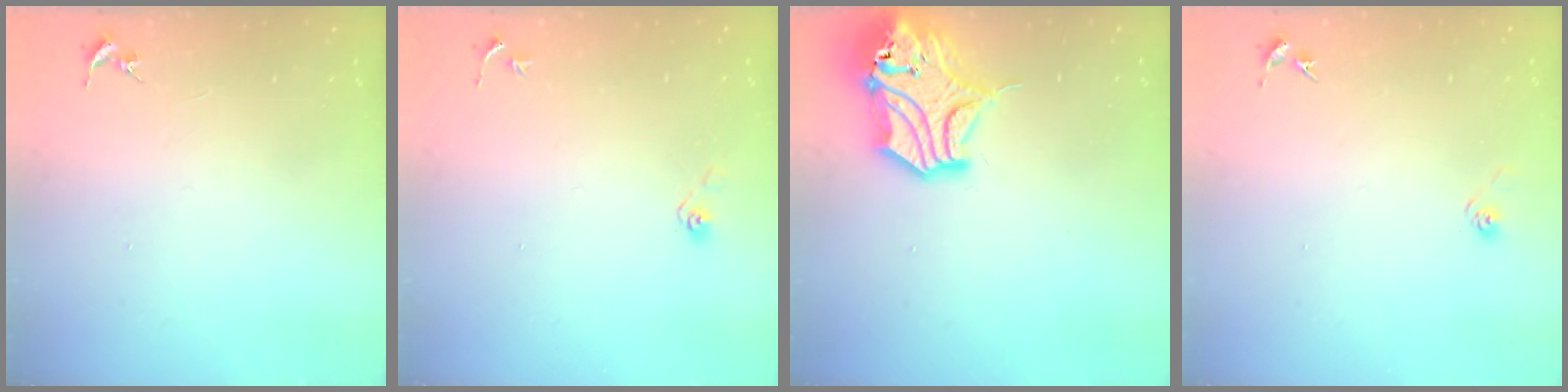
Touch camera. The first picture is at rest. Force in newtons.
{"total": 3.6, "press": 2.9, "slide": 2.1}
{"total": 15.4, "press": 15.3, "slide": 2.2}
{"total": 3.3, "press": 3.0, "slide": 1.2}